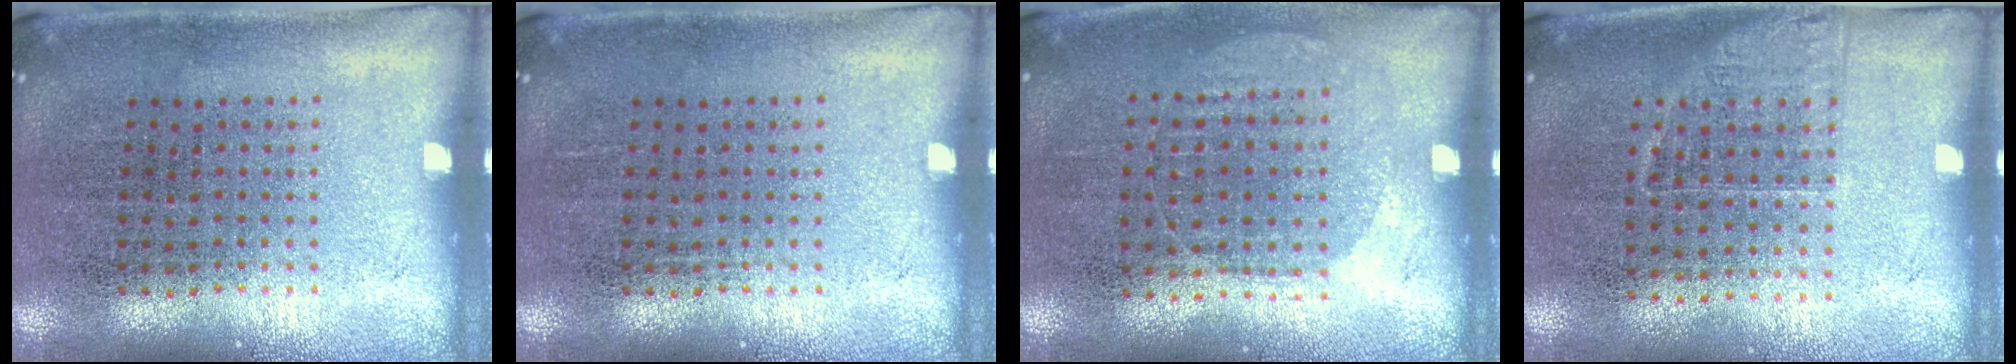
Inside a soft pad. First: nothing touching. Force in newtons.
{"total": 0.0}
{"total": 0.6, "press": 0.5, "slide": 0.3}
{"total": 1.2, "press": 0.9, "slide": 0.7}